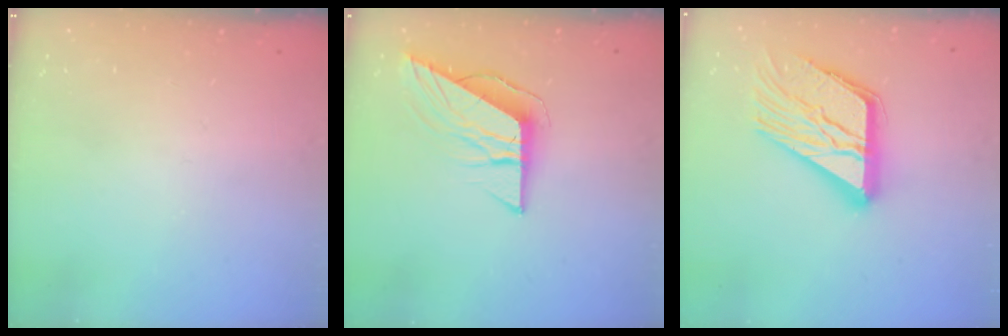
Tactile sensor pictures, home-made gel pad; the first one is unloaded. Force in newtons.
{"total": 8.7, "press": 8.7, "slide": 0.3}
{"total": 18.9, "press": 18.8, "slide": 1.9}